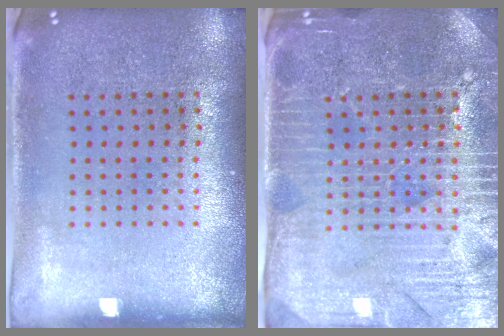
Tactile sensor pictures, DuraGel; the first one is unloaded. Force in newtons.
{"total": 4.4, "press": 4.1, "slide": 1.6}